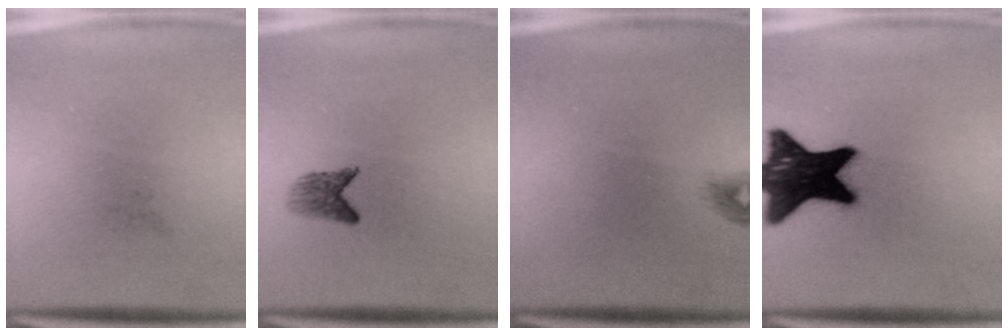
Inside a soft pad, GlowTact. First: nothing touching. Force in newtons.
{"total": 2.3}
{"total": 0.9}
{"total": 17.4}